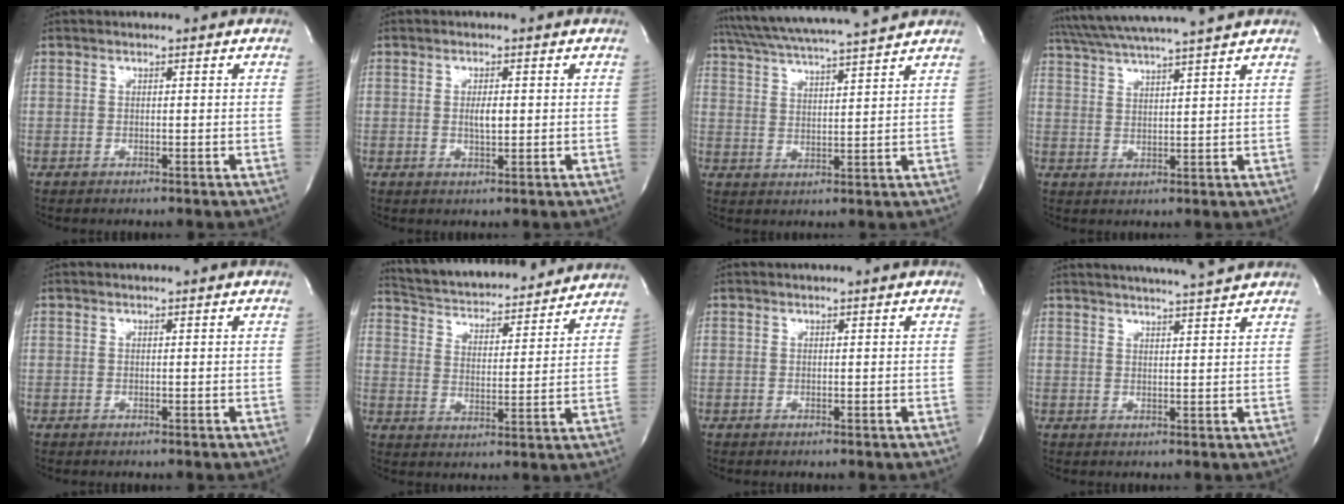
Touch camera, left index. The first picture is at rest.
{"total": 2.2, "force": [0.2, 0.6, 2.1], "torque": [-0.041, -0.001, 0.005]}
{"total": 15.6, "force": [14.0, -0.1, 6.9], "torque": [-0.135, 0.025, 0.216]}
{"total": 13.3, "force": [11.8, -0.9, 6.0], "torque": [-0.114, 0.023, 0.180]}
{"total": 0.6, "force": [0.6, 0.0, 0.2], "torque": [-0.002, 0.005, 0.010]}
{"total": 20.0, "force": [18.7, 3.8, 5.9], "torque": [-0.101, 0.012, 0.269]}
{"total": 0.8, "force": [0.8, -0.1, 0.3], "torque": [-0.006, 0.006, 0.014]}
{"total": 9.5, "force": [8.7, -0.7, 3.6], "torque": [-0.062, 0.009, 0.114]}